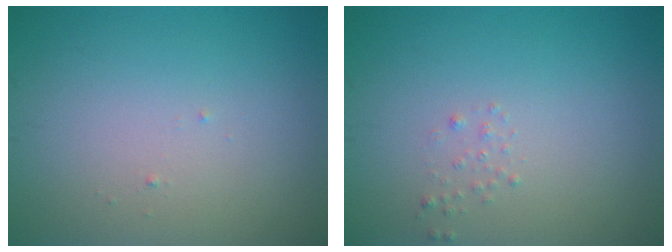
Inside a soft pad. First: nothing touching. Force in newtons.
{"total": 0.6, "press": 0.6, "slide": 0.0}